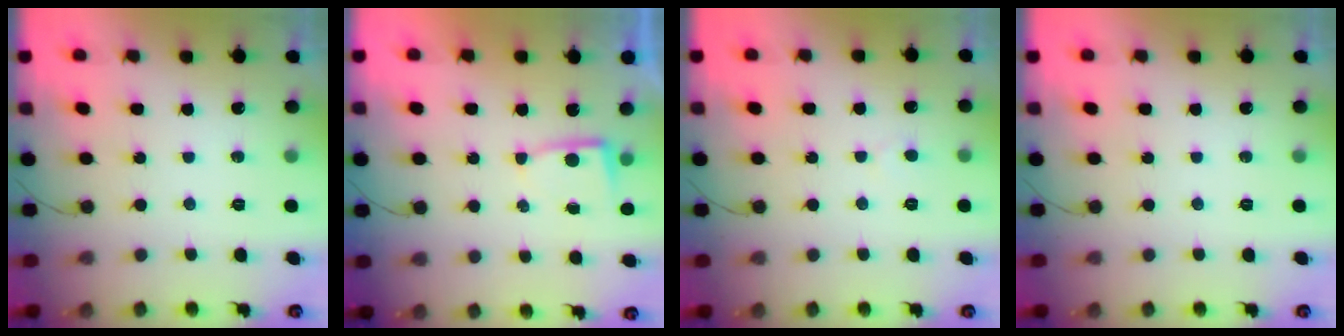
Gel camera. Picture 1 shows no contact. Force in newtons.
{"total": 2.9, "press": 2.9, "slide": 0.4}
{"total": 2.7, "press": 2.7, "slide": 0.2}
{"total": 0.0}